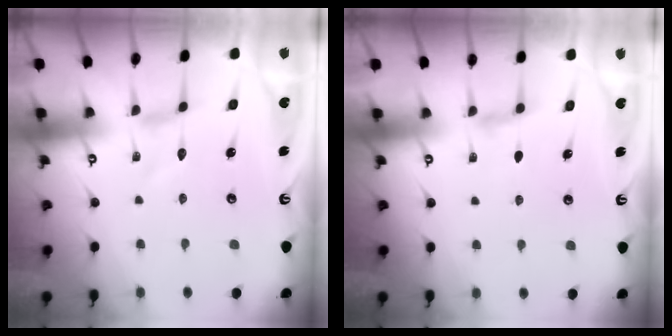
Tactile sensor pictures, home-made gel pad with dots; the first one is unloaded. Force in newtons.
{"total": 2.3, "press": 2.3, "slide": 0.4}